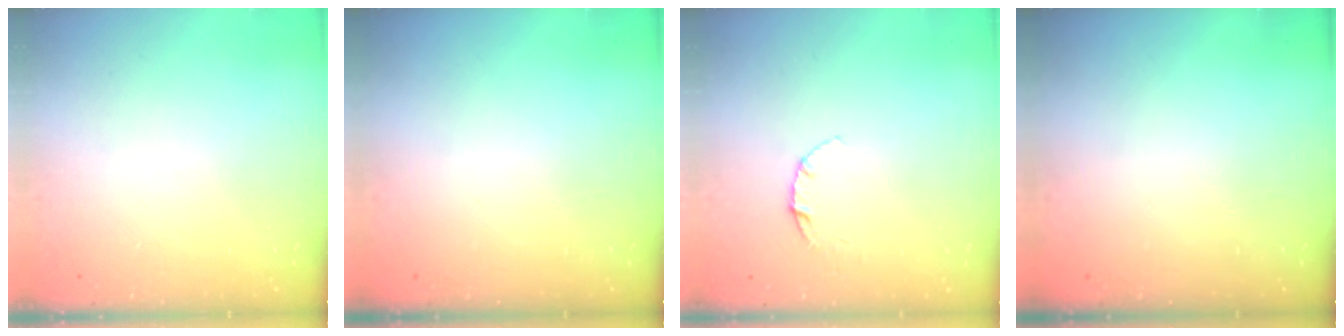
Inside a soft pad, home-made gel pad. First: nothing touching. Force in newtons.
{"total": 0.0}
{"total": 3.8, "press": 3.8, "slide": 0.4}
{"total": 0.0}